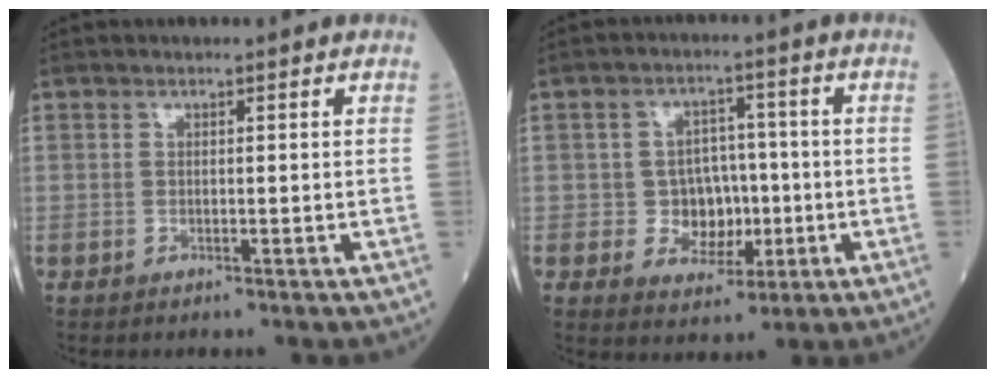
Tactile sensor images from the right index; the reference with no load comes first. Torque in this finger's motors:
{"motor_torque": [0.08, 0.02, 0.07, 0.00]}